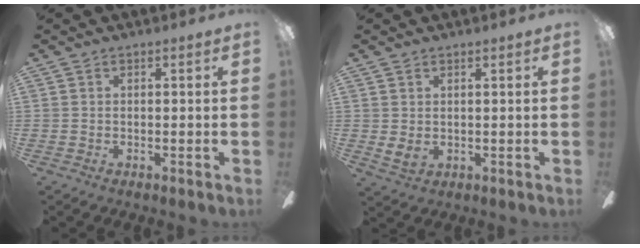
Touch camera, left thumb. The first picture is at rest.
{"total": 3.1, "force": [1.1, 2.1, 1.9], "torque": [-0.035, -0.007, 0.020]}